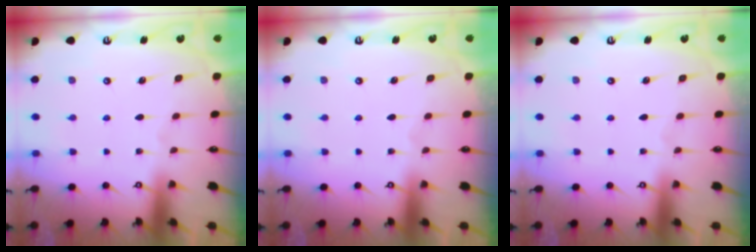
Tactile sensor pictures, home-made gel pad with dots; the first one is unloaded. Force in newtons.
{"total": 0.0}
{"total": 0.0}